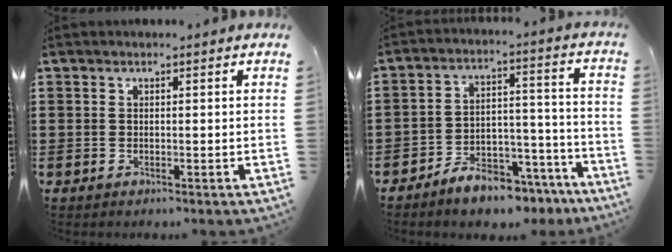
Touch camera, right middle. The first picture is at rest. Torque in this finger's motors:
{"motor_torque": [1.46, -0.67, 0.17, 0.12]}